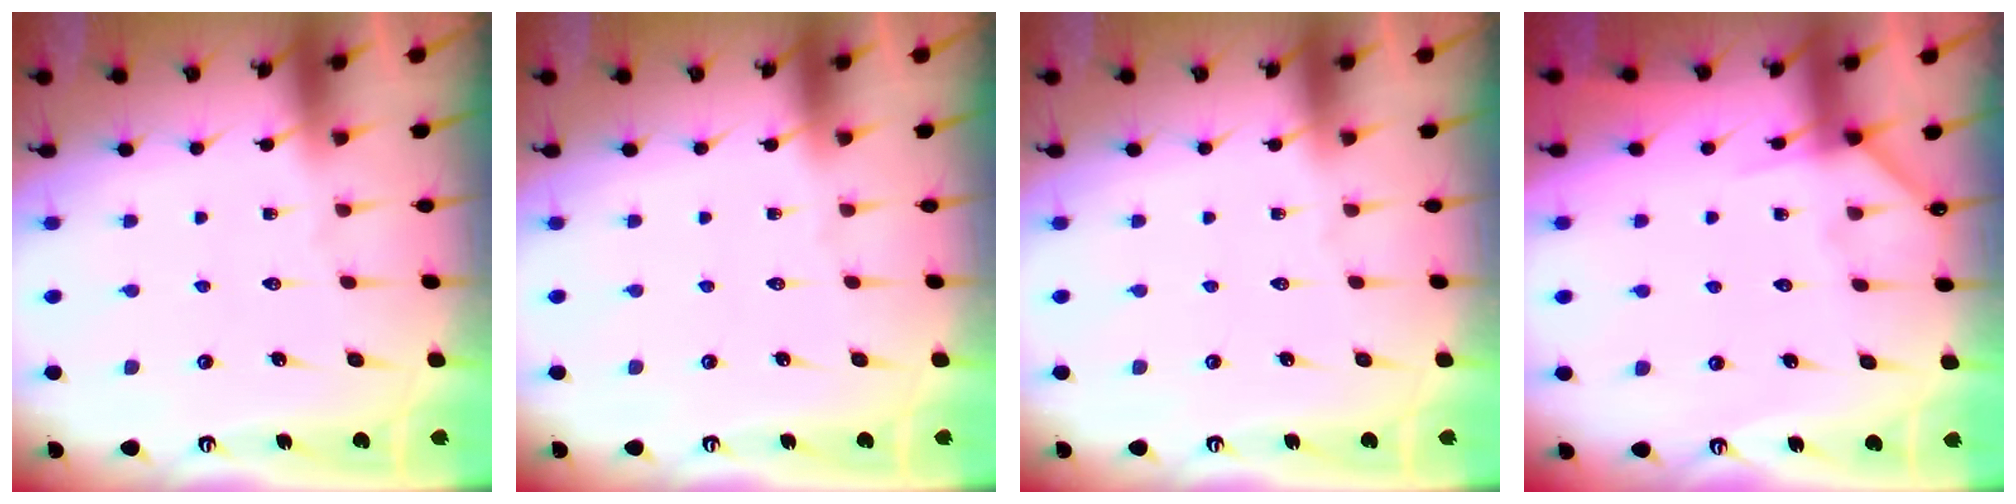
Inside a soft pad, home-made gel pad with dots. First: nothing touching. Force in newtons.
{"total": 0.0}
{"total": 0.0}
{"total": 4.9, "press": 4.8, "slide": 0.7}